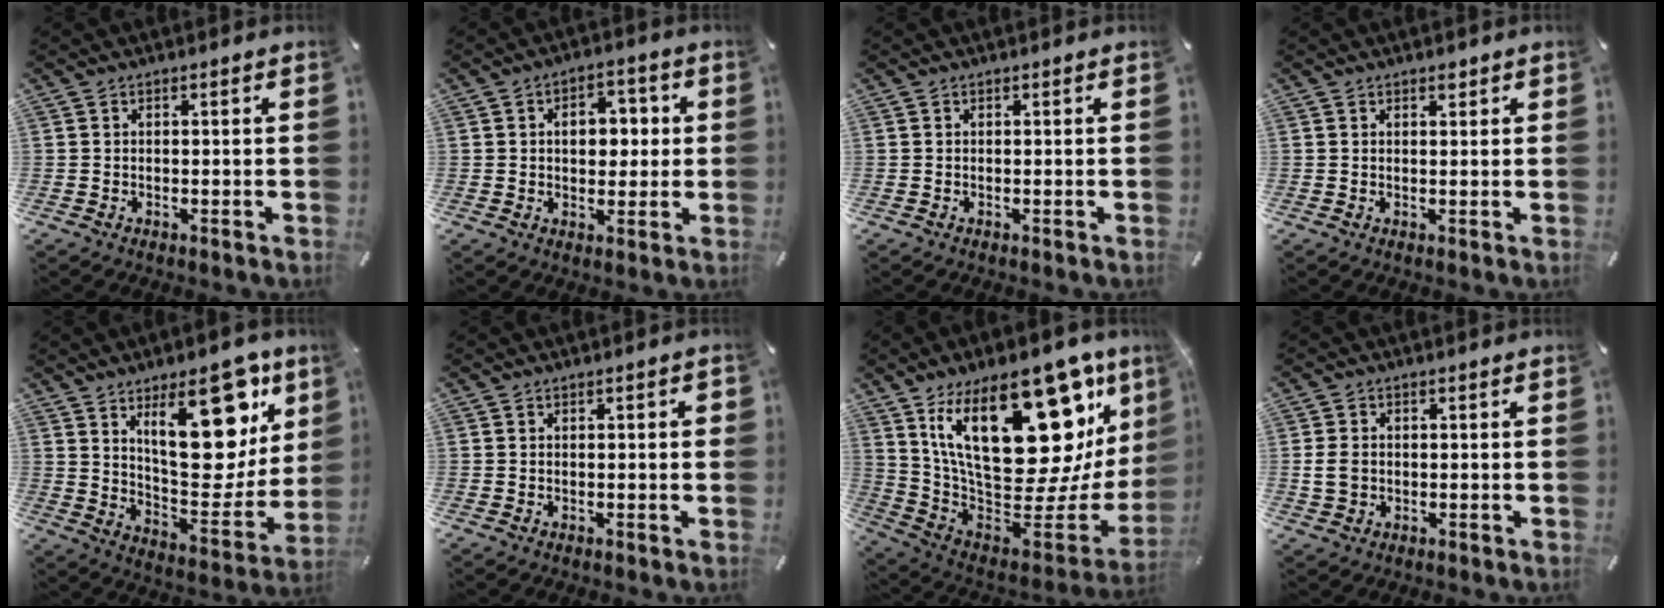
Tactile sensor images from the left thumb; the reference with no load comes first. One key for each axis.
{"total": 7.6, "fx": 0.7, "fy": 5.6, "fz": 5.0, "tx": -0.057, "ty": -0.001, "tz": 0.003}
{"total": 0.0}
{"total": 1.3, "fx": 0.8, "fy": 0.8, "fz": 0.6, "tx": -0.005, "ty": -0.001, "tz": 0.013}
{"total": 23.9, "fx": 11.6, "fy": 11.4, "fz": 17.5, "tx": -0.218, "ty": -0.077, "tz": 0.187}
{"total": 1.8, "fx": -0.1, "fy": 0.5, "fz": 1.7, "tx": -0.022, "ty": 0.000, "tz": -0.004}
{"total": 35.8, "fx": 14.8, "fy": 17.6, "fz": 27.4, "tx": -0.448, "ty": -0.108, "tz": 0.271}
{"total": 3.8, "fx": -0.3, "fy": 3.1, "fz": 2.2, "tx": -0.047, "ty": 0.006, "tz": -0.006}